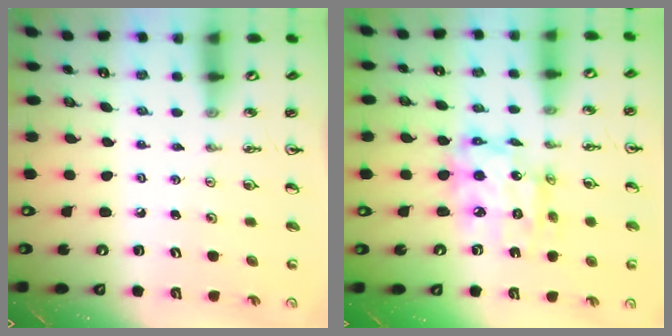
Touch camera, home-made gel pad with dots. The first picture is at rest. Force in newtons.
{"total": 12.9, "press": 12.8, "slide": 1.7}